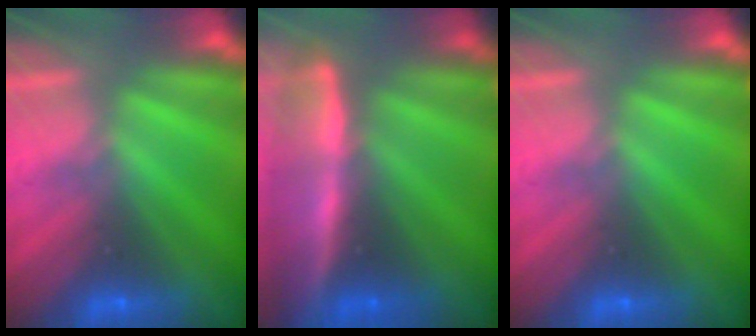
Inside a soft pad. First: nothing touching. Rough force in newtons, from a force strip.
{"total": 8.0}
{"total": 0.0}